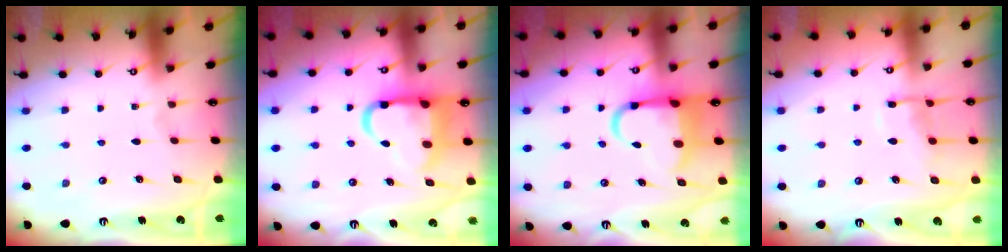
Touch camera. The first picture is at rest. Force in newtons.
{"total": 13.3, "press": 13.2, "slide": 1.7}
{"total": 9.8, "press": 9.4, "slide": 2.9}
{"total": 9.7, "press": 9.7, "slide": 1.0}